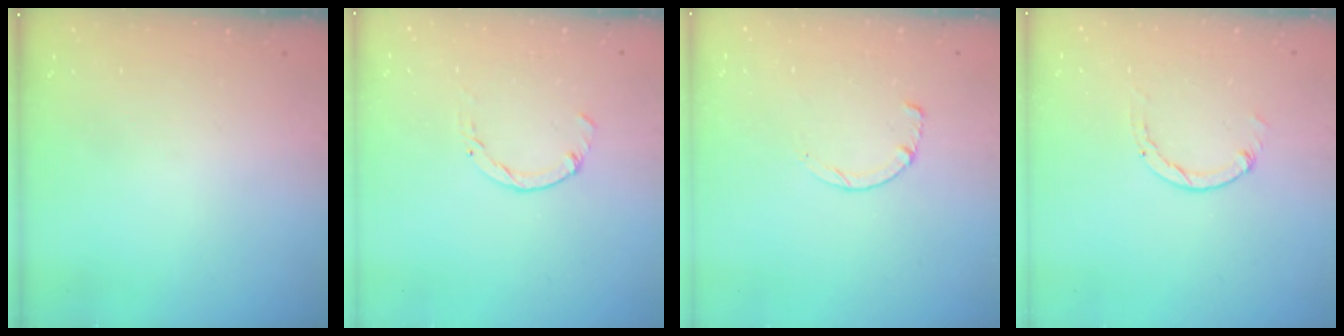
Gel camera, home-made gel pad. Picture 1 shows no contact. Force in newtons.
{"total": 0.0}
{"total": 2.5, "press": 2.5, "slide": 0.3}
{"total": 1.3, "press": 1.2, "slide": 0.2}